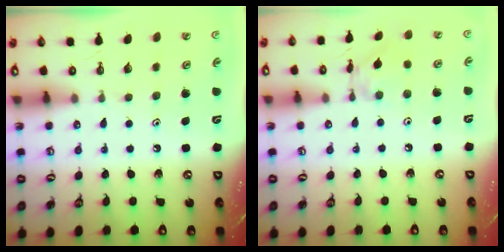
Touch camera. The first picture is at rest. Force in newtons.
{"total": 3.8, "press": 3.8, "slide": 0.1}